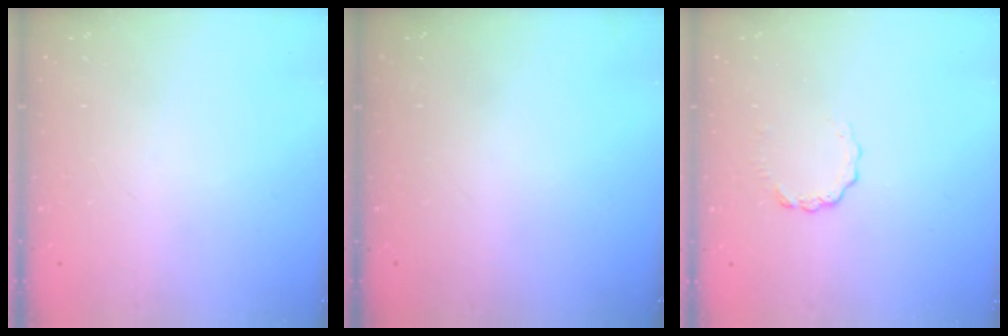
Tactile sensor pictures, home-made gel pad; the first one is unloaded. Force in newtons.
{"total": 0.0}
{"total": 3.4, "press": 3.4, "slide": 0.4}